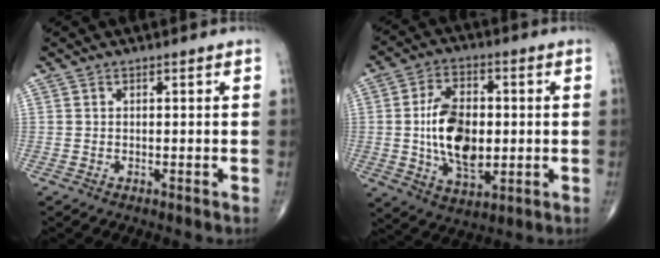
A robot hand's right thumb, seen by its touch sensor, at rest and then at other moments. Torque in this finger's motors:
{"motor_torque": [1.72, 1.83, 1.64, -0.05, 0.14]}